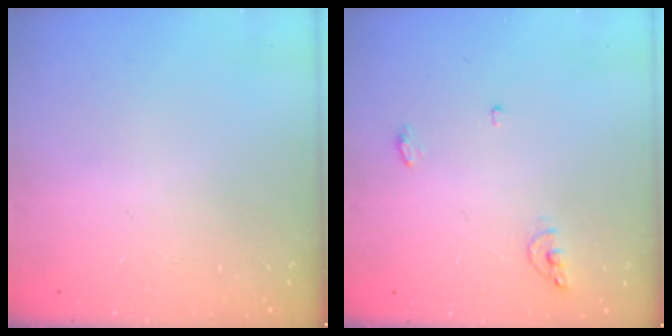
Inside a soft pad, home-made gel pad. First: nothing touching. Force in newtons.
{"total": 6.4, "press": 6.3, "slide": 1.5}